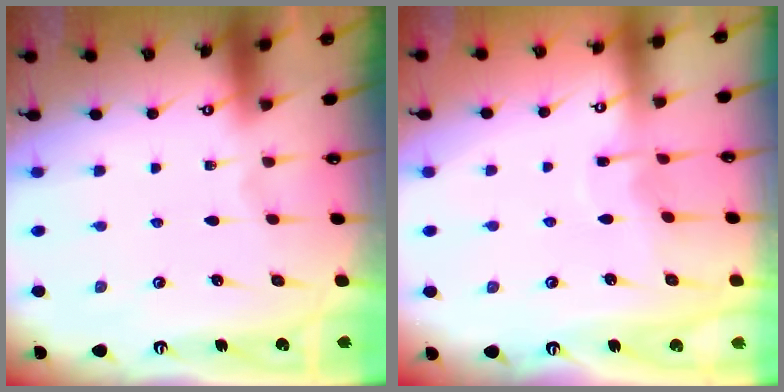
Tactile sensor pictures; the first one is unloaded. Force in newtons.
{"total": 2.9, "press": 2.9, "slide": 0.4}